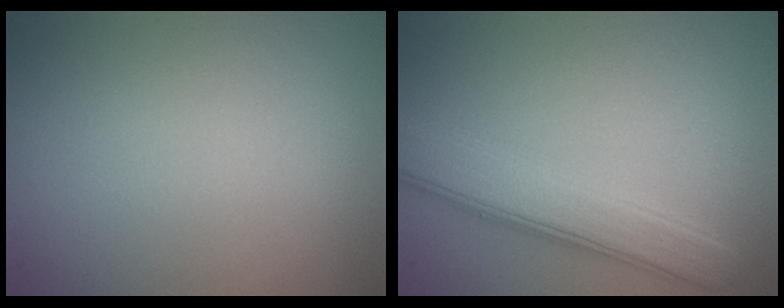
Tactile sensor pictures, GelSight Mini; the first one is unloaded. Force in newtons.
{"total": 5.3, "press": 5.3, "slide": 0.1}